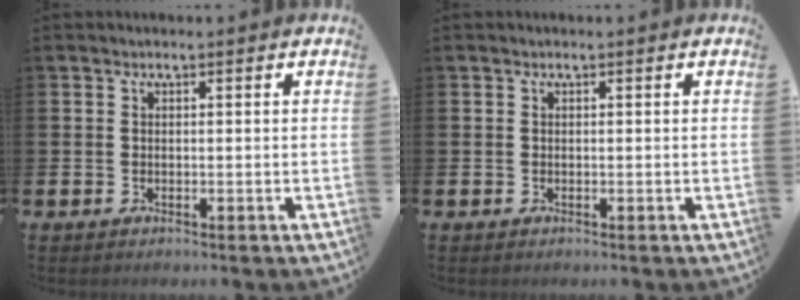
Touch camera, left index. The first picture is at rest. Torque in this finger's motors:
{"motor_torque": [0.00, 0.00, 0.00, 0.00]}